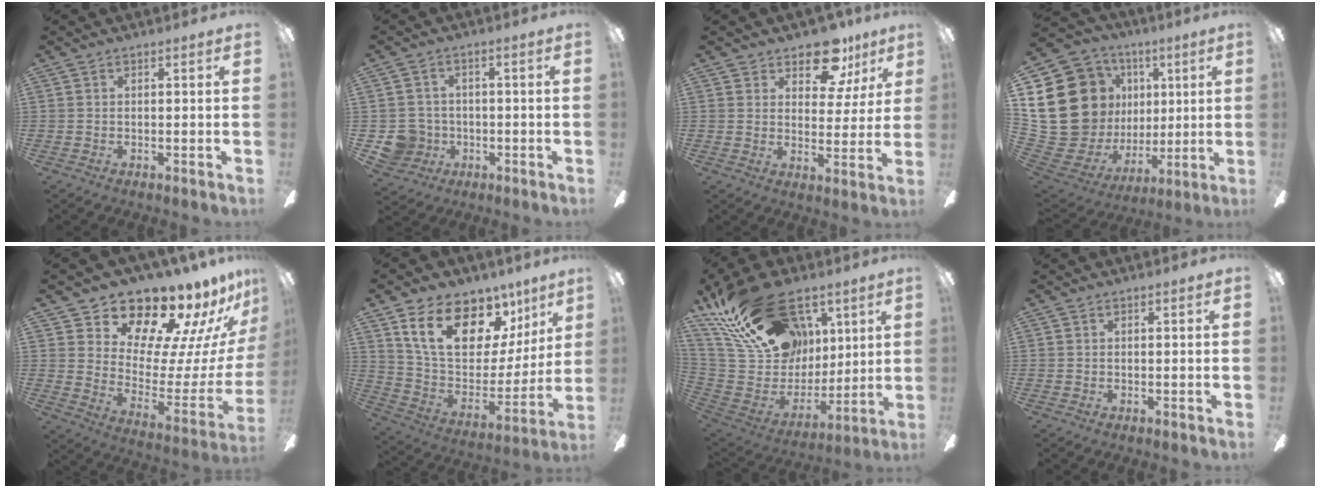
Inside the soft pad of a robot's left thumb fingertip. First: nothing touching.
{"total": 6.9, "force": [-2.0, 6.5, 1.3], "torque": [-0.043, 0.013, -0.033]}
{"total": 12.1, "force": [8.6, 6.3, 5.6], "torque": [-0.078, -0.046, 0.154]}
{"total": 25.7, "force": [4.8, 21.7, 12.9], "torque": [-0.273, -0.038, 0.142]}
{"total": 16.7, "force": [14.9, 5.6, 5.0], "torque": [-0.078, -0.142, 0.256]}
{"total": 20.4, "force": [12.2, 11.9, 11.3], "torque": [-0.193, -0.066, 0.221]}
{"total": 30.5, "force": [17.0, 18.9, 16.9], "torque": [-0.321, -0.069, 0.332]}
{"total": 0.0}